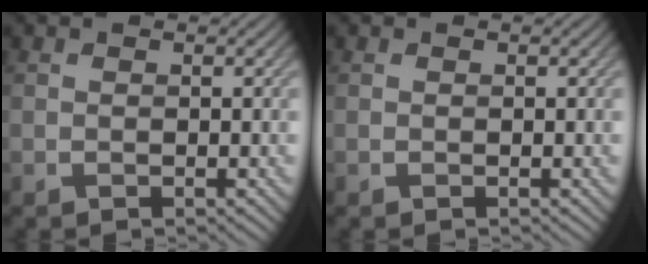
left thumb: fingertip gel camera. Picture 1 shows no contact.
{"total": 0.0}